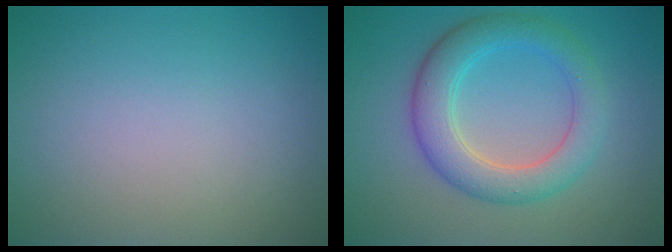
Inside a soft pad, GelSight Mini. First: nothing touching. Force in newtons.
{"total": 5.3, "press": 5.3, "slide": 0.1}